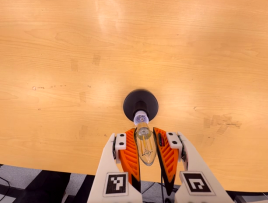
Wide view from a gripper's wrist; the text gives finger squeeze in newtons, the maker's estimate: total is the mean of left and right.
{"total": 22.6, "left": 24.2, "right": 21.0}